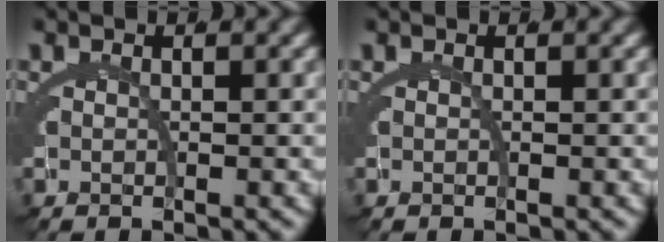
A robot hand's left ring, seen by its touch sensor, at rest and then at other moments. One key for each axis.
{"total": 0.0}